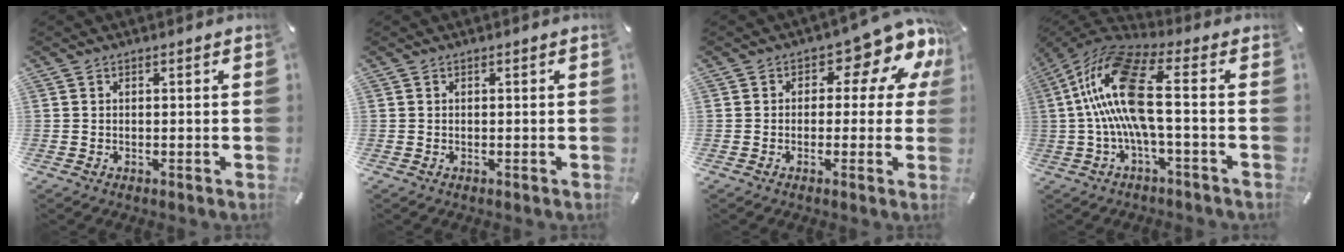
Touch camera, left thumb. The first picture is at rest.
{"total": 0.0}
{"total": 9.8, "force": [3.8, 5.2, 7.4], "torque": [-0.090, -0.028, 0.061]}
{"total": 15.9, "force": [0.1, 4.2, 15.3], "torque": [-0.320, -0.002, -0.005]}